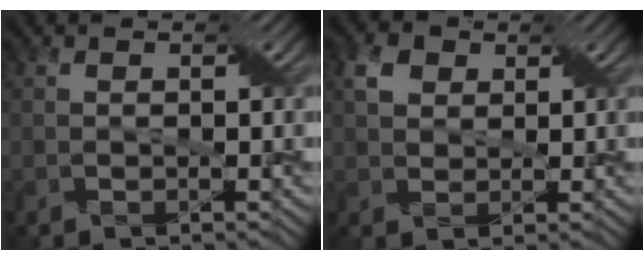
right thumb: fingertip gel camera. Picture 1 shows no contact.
{"total": 3.4, "force": [1.6, 2.5, 1.6], "torque": [-0.039, 0.006, 0.027]}